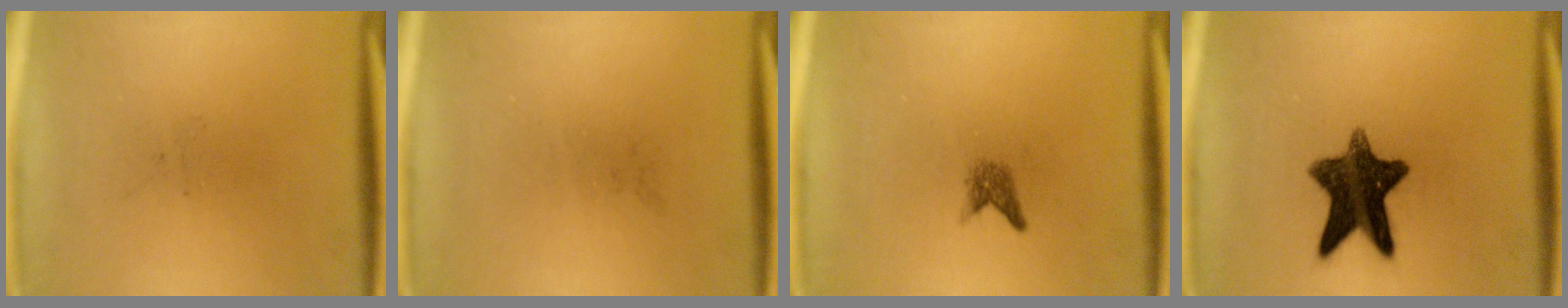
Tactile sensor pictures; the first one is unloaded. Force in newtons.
{"total": 0.0}
{"total": 1.5}
{"total": 11.8}